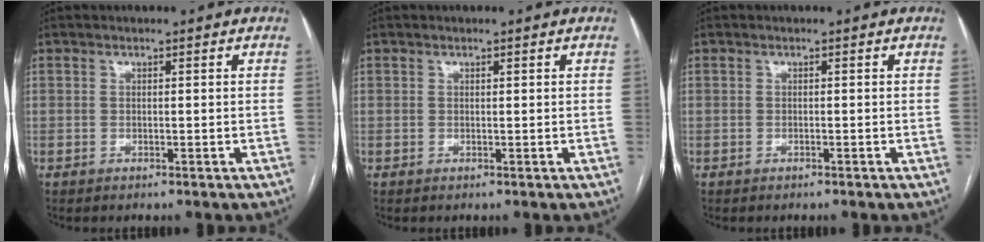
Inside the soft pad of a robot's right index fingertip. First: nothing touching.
{"total": 0.0}
{"total": 0.0}